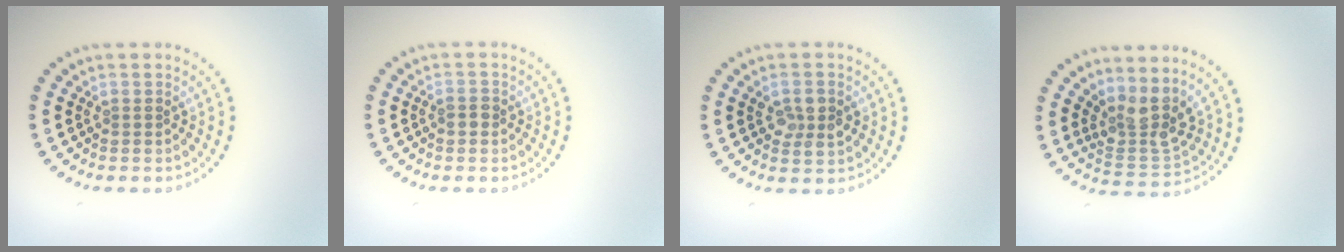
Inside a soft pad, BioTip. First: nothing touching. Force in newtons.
{"total": 1.2, "press": 1.2, "slide": 0.2}
{"total": 2.6, "press": 2.6, "slide": 0.0}
{"total": 3.6, "press": 2.9, "slide": 2.2}